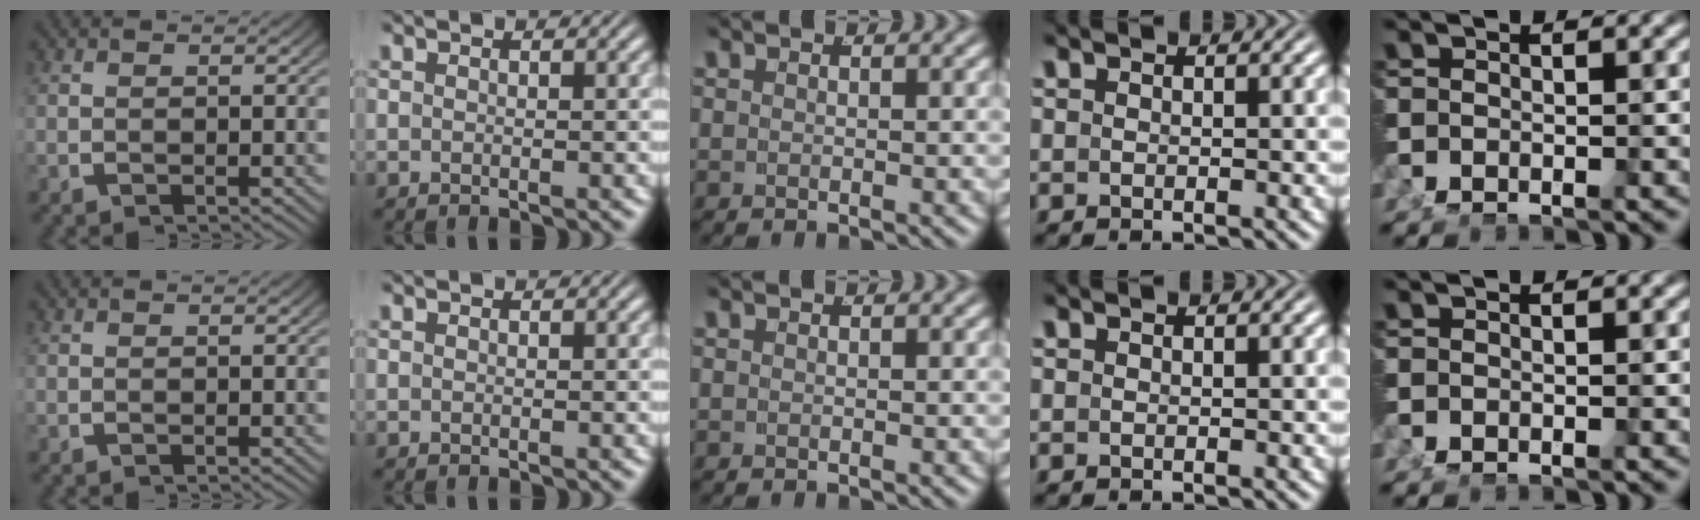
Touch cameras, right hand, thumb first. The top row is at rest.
{}